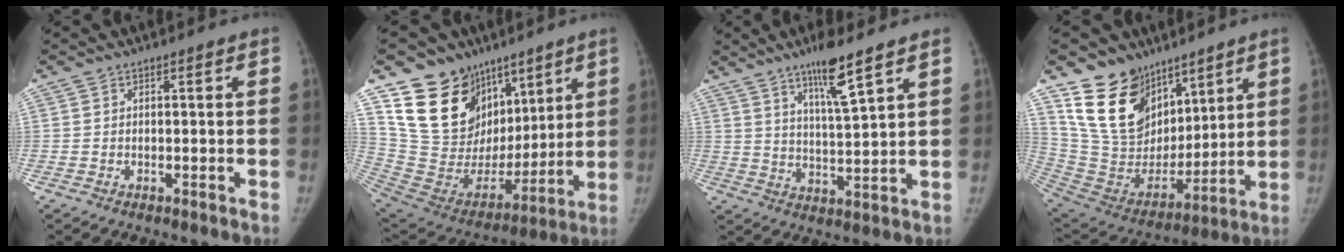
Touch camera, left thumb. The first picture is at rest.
{"total": 23.7, "force": [12.1, 17.1, 11.1], "torque": [-0.141, -0.020, 0.234]}
{"total": 9.5, "force": [6.2, 1.0, 7.1], "torque": [-0.121, -0.042, 0.111]}
{"total": 19.9, "force": [12.5, 13.3, 7.8], "torque": [-0.096, -0.062, 0.247]}